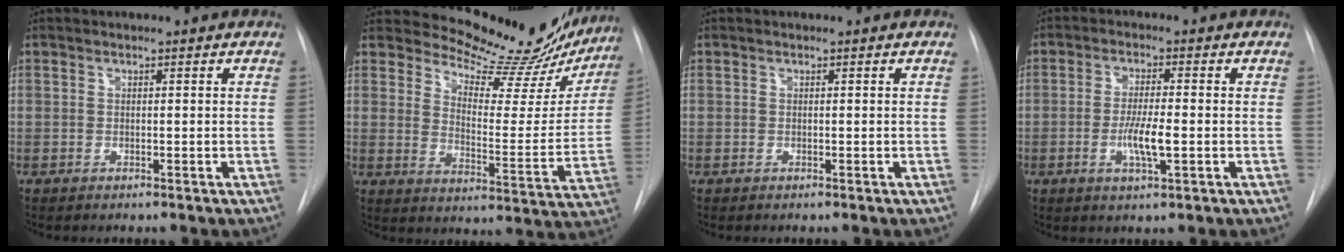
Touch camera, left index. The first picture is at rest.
{"total": 19.3, "force": [18.0, 5.0, 4.9], "torque": [-0.053, -0.075, 0.215]}
{"total": 0.0}
{"total": 5.3, "force": [-1.6, 0.7, 5.0], "torque": [-0.100, -0.013, -0.027]}